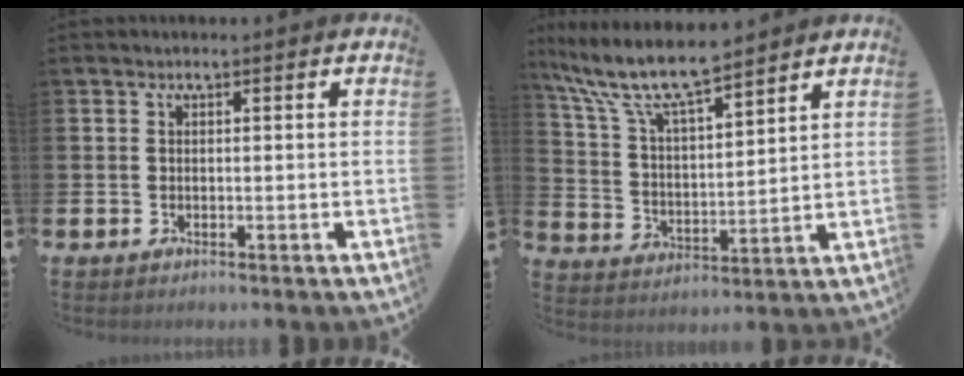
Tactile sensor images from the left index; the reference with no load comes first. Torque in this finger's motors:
{"motor_torque": [0.75, -0.86, 0.86, 0.21]}